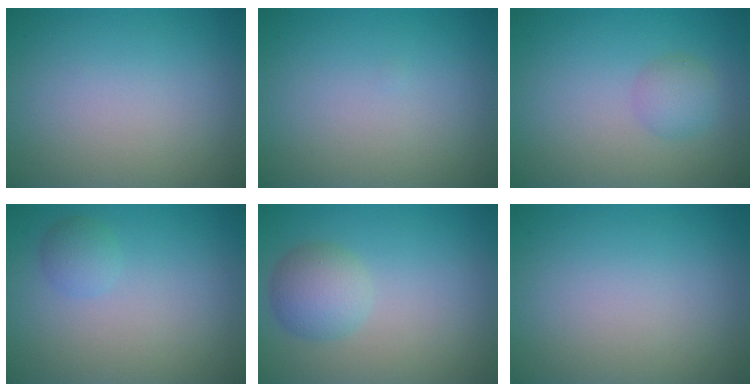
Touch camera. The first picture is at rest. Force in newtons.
{"total": 0.0}
{"total": 1.9, "press": 1.9, "slide": 0.1}
{"total": 1.3, "press": 1.3, "slide": 0.0}
{"total": 3.1, "press": 3.1, "slide": 0.1}
{"total": 0.0}